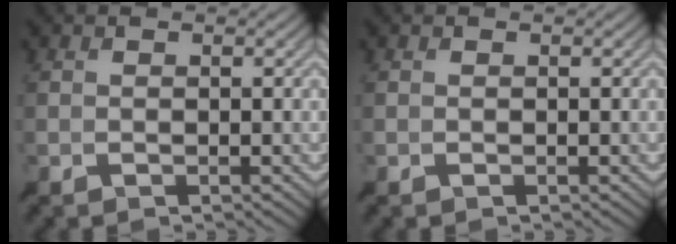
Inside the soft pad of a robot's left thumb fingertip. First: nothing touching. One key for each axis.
{"total": 0.0}